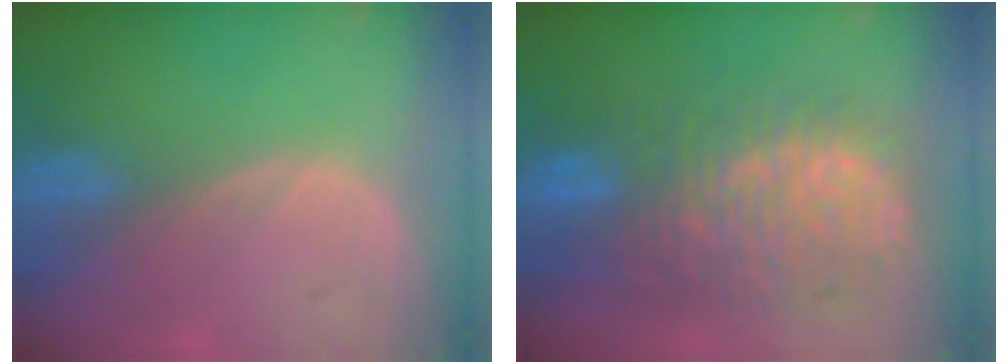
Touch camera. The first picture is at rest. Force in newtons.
{"total": 12.3, "press": 12.2, "slide": 1.5}